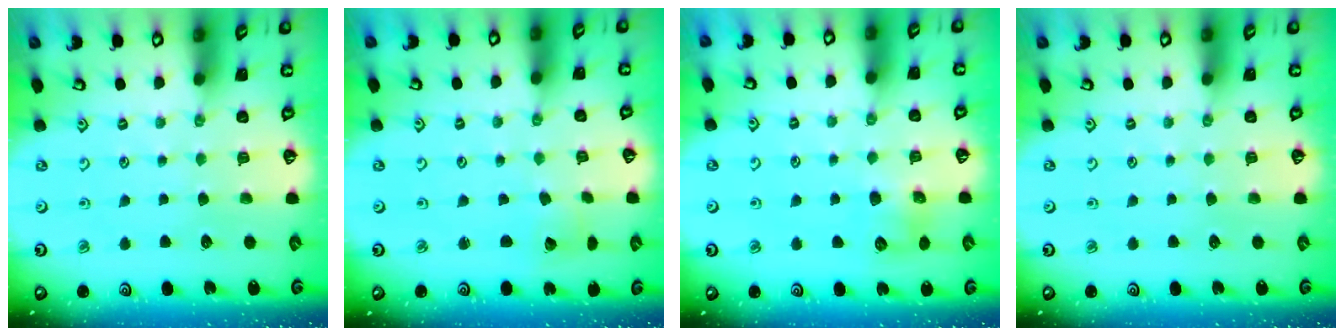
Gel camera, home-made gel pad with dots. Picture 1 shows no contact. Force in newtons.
{"total": 1.8, "press": 1.7, "slide": 0.3}
{"total": 6.5, "press": 6.5, "slide": 0.5}
{"total": 0.0}